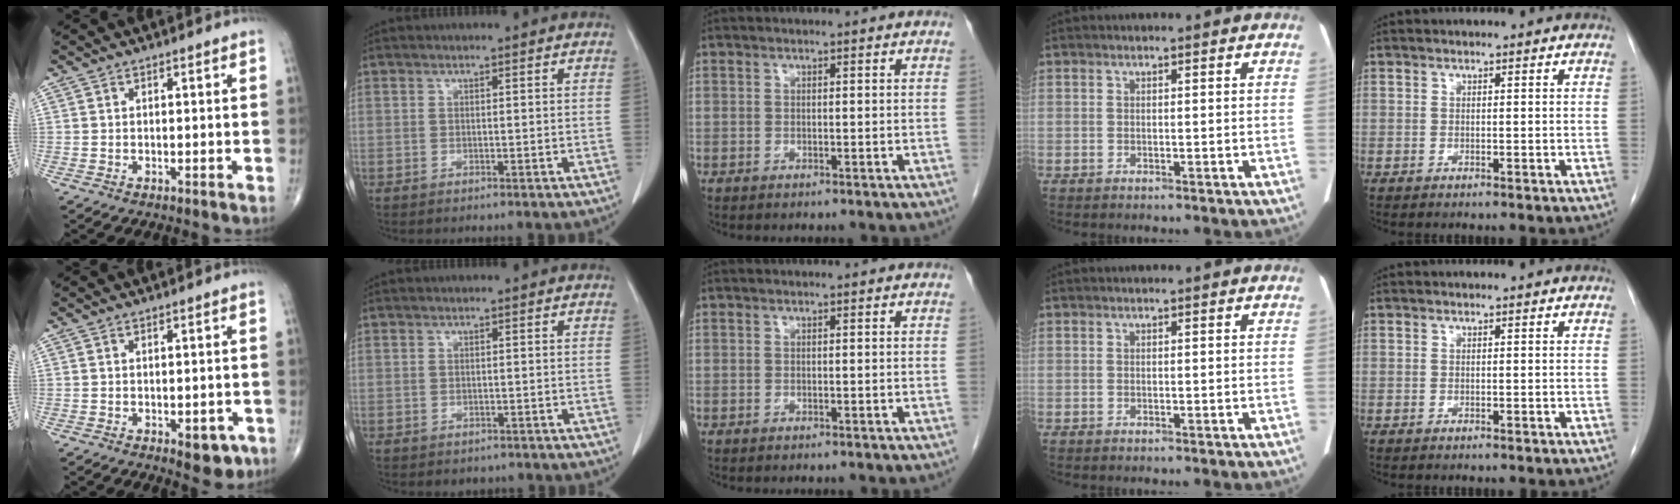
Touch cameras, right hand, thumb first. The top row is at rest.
{"thumb": {"total": 5.0, "force": [-2.2, 2.5, 3.7], "torque": [-0.024, 0.006, -0.020]}, "index": {"total": 1.6, "force": [-1.2, 1.1, 0.1], "torque": [-0.006, 0.002, -0.014]}}